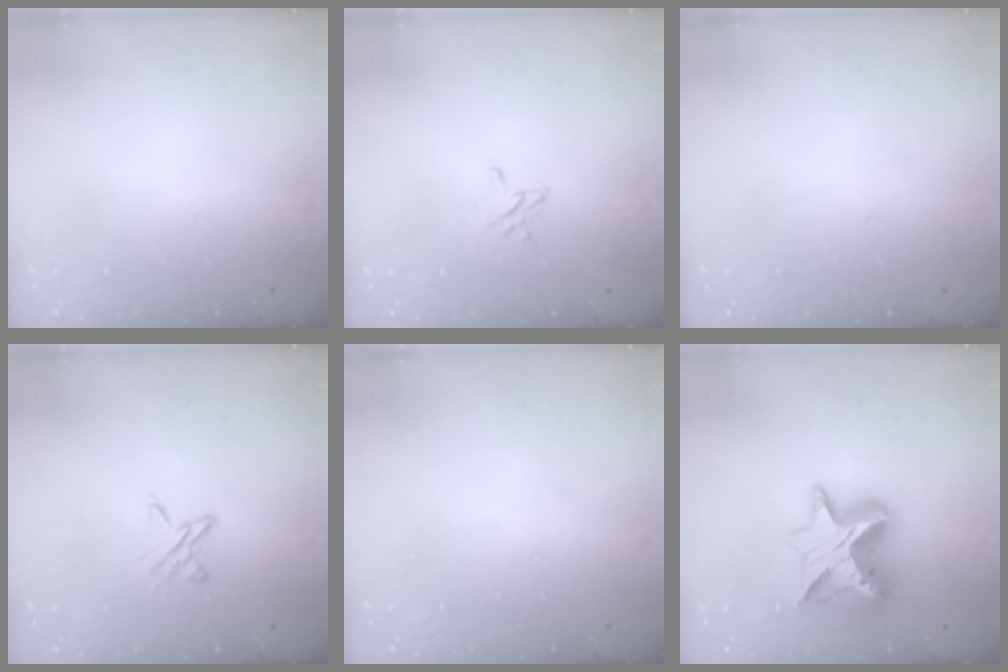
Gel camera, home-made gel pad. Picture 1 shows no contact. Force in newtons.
{"total": 2.7, "press": 2.7, "slide": 0.2}
{"total": 0.0}
{"total": 4.8, "press": 4.8, "slide": 0.5}
{"total": 0.0}
{"total": 12.7, "press": 12.7, "slide": 1.0}